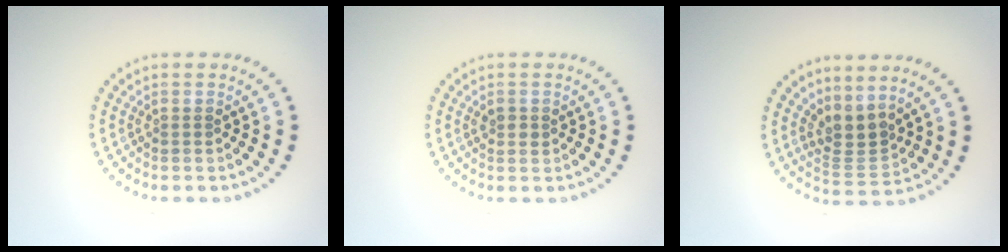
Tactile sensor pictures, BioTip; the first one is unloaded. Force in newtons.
{"total": 1.0, "press": 1.0, "slide": 0.1}
{"total": 2.9, "press": 2.1, "slide": 2.0}